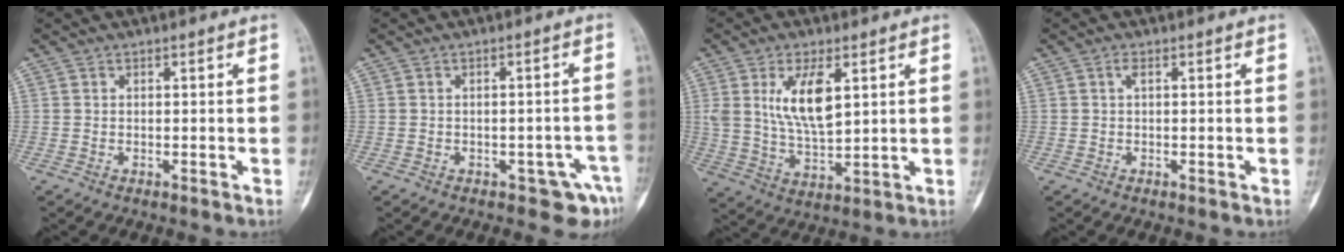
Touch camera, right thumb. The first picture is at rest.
{"total": 5.2, "force": [-2.9, 2.7, 3.4], "torque": [-0.022, 0.021, -0.029]}
{"total": 10.8, "force": [3.6, 4.7, 9.0], "torque": [-0.162, -0.022, 0.076]}
{"total": 0.8, "force": [0.2, 0.2, 0.7], "torque": [-0.014, 0.003, 0.004]}